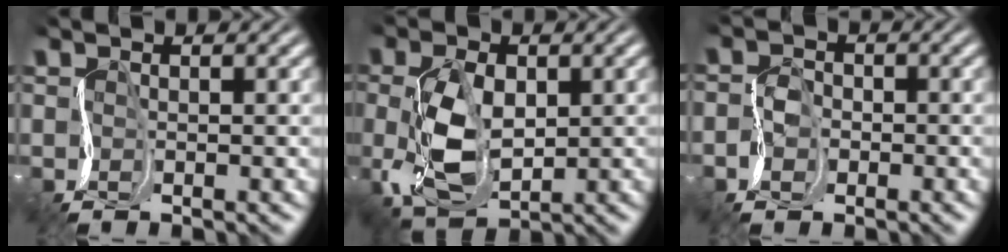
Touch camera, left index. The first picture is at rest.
{"total": 4.8, "force": [0.5, 3.3, 3.5], "torque": [-0.102, 0.004, 0.011]}
{"total": 1.3, "force": [-0.9, 1.0, 0.1], "torque": [-0.016, 0.009, -0.026]}